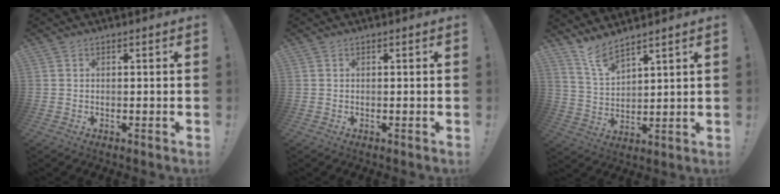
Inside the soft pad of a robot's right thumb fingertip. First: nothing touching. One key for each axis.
{"total": 0.0}
{"total": 7.3, "fx": 6.6, "fy": 1.4, "fz": 3.0, "tx": -0.073, "ty": -0.042, "tz": 0.123}